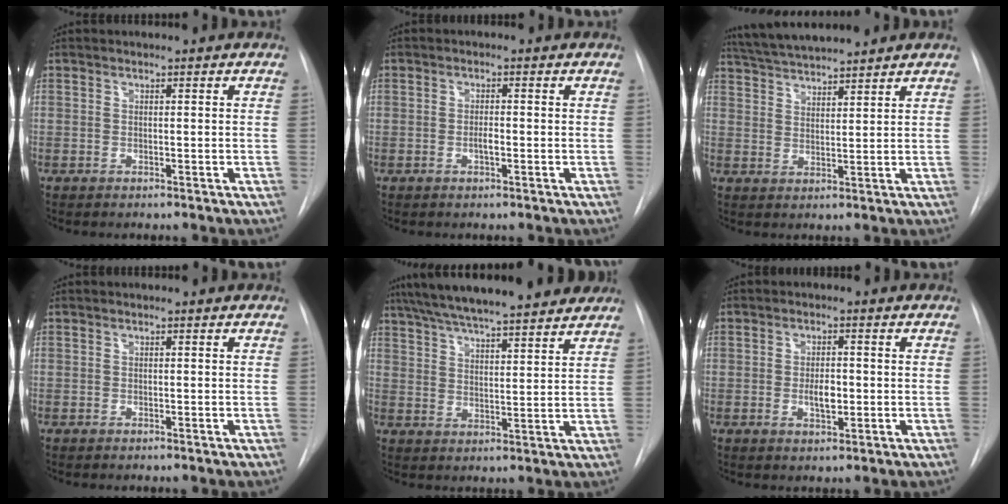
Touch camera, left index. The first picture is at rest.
{"total": 1.5, "force": [-0.5, 0.4, 1.4], "torque": [-0.025, 0.001, -0.010]}
{"total": 9.2, "force": [8.6, 0.1, 3.2], "torque": [-0.063, 0.027, 0.148]}
{"total": 0.0}
{"total": 20.4, "force": [17.5, 2.7, 10.0], "torque": [-0.170, 0.040, 0.252]}
{"total": 3.5, "force": [-0.5, 1.5, 3.1], "torque": [-0.051, 0.000, -0.006]}